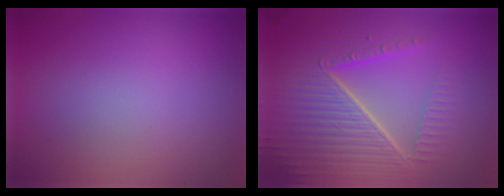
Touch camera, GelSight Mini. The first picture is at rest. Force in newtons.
{"total": 9.6, "press": 6.2, "slide": 7.3}